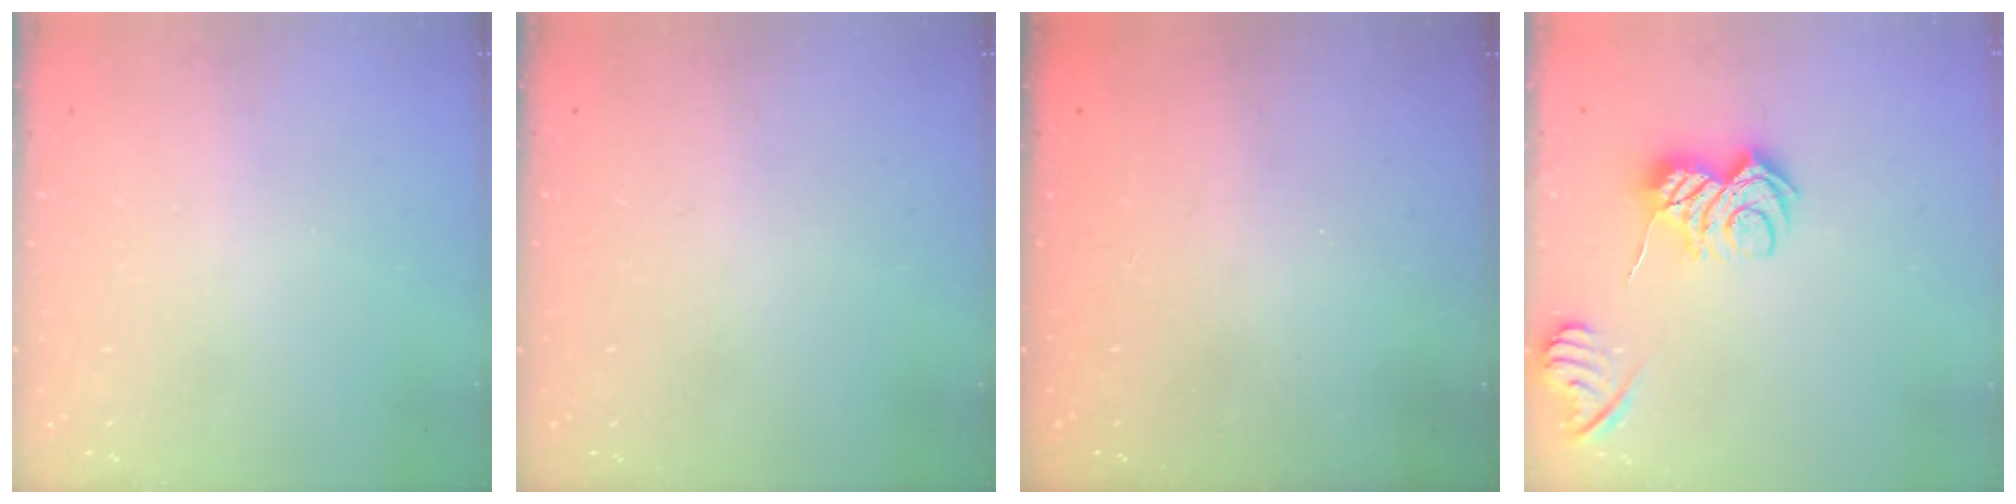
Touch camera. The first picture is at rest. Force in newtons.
{"total": 0.0}
{"total": 2.3, "press": 2.2, "slide": 0.8}
{"total": 8.0, "press": 8.0, "slide": 0.7}